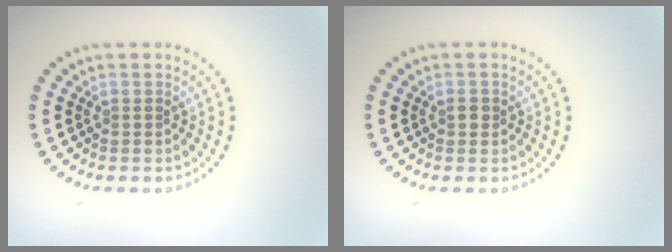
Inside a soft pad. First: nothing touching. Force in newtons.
{"total": 1.0, "press": 0.9, "slide": 0.2}